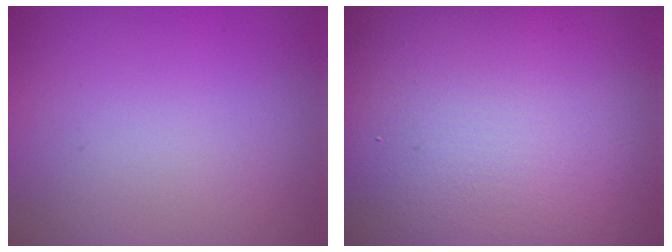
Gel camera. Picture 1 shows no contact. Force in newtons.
{"total": 22.1, "press": 22.1, "slide": 1.2}